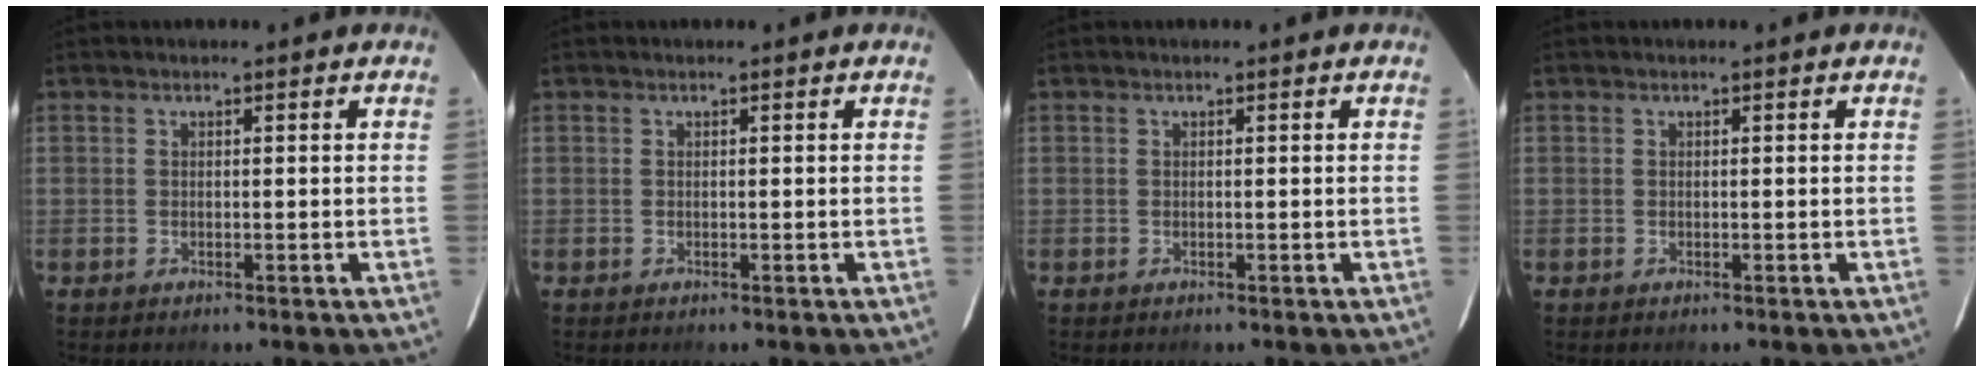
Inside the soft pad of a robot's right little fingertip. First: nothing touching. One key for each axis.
{"total": 0.0}
{"total": 0.0}
{"total": 0.0}